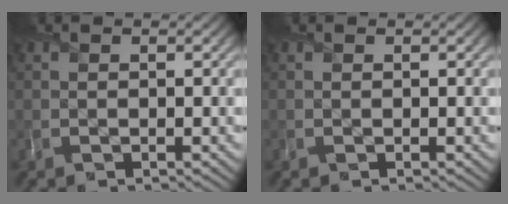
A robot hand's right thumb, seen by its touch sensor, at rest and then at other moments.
{"total": 0.0}